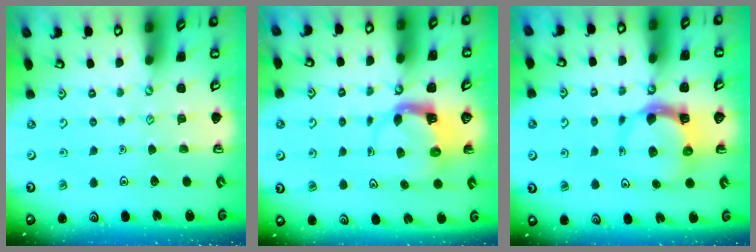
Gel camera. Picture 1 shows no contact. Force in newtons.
{"total": 3.8, "press": 3.8, "slide": 0.7}
{"total": 6.3, "press": 6.2, "slide": 1.1}